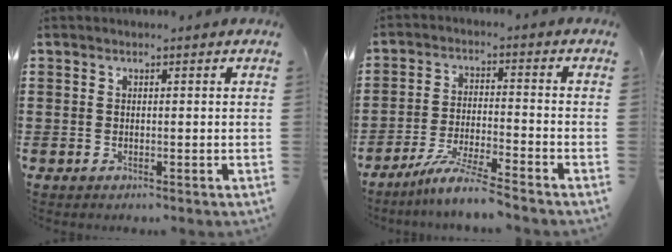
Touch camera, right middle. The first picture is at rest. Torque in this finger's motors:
{"motor_torque": [1.31, -0.83, 0.12, 0.12]}